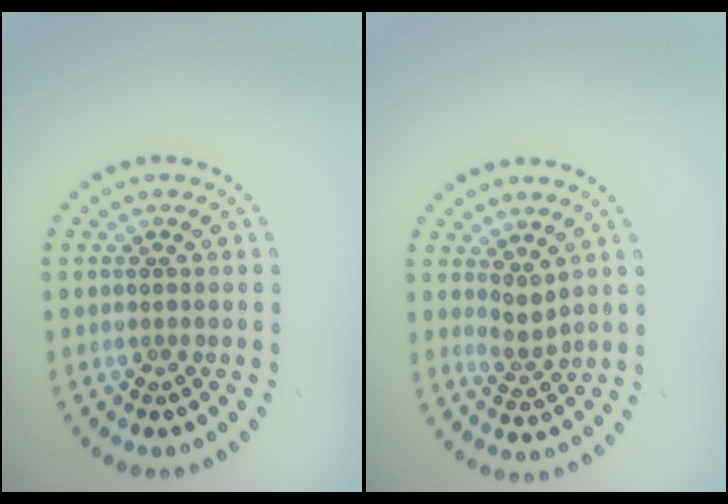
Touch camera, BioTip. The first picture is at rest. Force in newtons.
{"total": 1.8, "press": 1.3, "slide": 1.2}